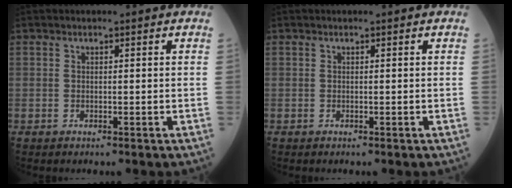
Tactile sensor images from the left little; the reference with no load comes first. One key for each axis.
{"total": 0.0}